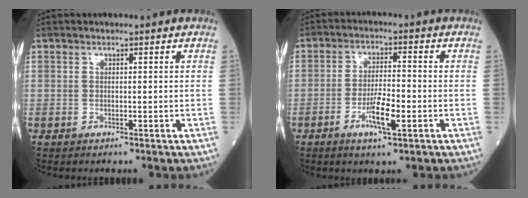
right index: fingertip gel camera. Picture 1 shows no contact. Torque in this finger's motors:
{"motor_torque": [0.08, -0.29, 0.04, 0.07]}